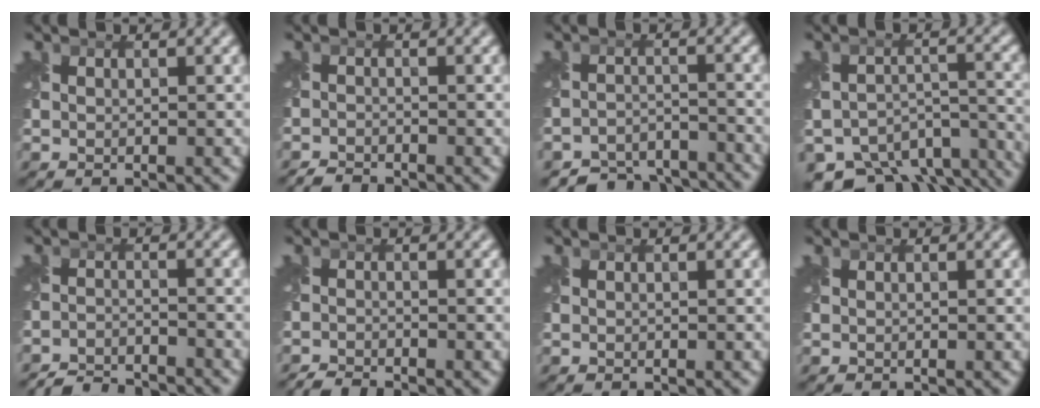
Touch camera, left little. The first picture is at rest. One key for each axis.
{"total": 1.6, "fx": -1.6, "fy": 0.1, "fz": 0.1, "tx": -0.001, "ty": -0.006, "tz": -0.038}
{"total": 5.7, "fx": -5.4, "fy": 1.6, "fz": 0.7, "tx": -0.009, "ty": -0.019, "tz": -0.089}
{"total": 12.0, "fx": -10.2, "fy": 5.1, "fz": 3.7, "tx": -0.050, "ty": -0.017, "tz": -0.130}
{"total": 4.4, "fx": -4.3, "fy": 0.5, "fz": 0.6, "tx": -0.011, "ty": -0.008, "tz": -0.082}
{"total": 1.9, "fx": -1.9, "fy": 0.0, "fz": 0.3, "tx": -0.008, "ty": -0.006, "tz": -0.045}
{"total": 0.0}
{"total": 0.0}